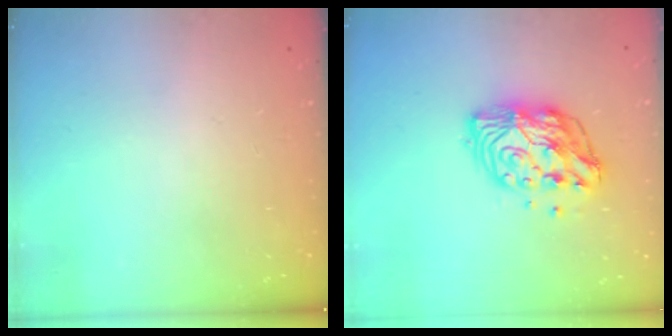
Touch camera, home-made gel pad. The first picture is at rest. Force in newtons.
{"total": 12.6, "press": 12.6, "slide": 1.1}